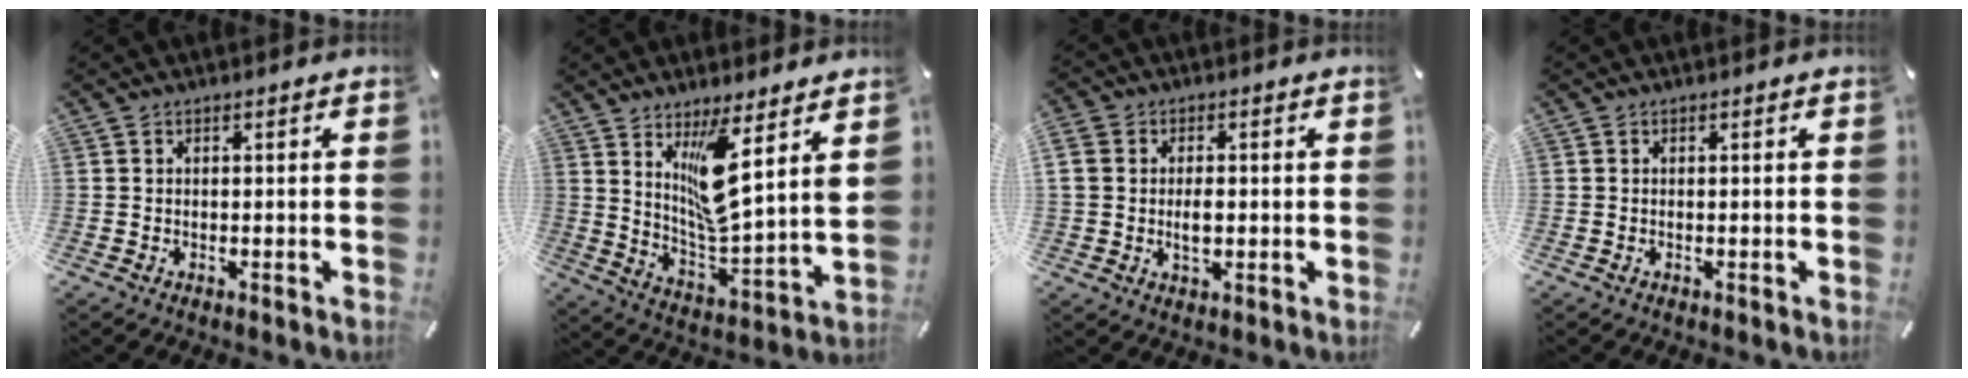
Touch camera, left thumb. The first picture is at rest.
{"total": 12.5, "force": [7.4, 2.2, 9.9], "torque": [-0.166, -0.050, 0.125]}
{"total": 5.2, "force": [0.0, 4.0, 3.3], "torque": [-0.064, -0.004, -0.005]}
{"total": 0.0}